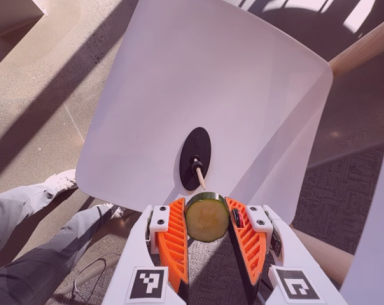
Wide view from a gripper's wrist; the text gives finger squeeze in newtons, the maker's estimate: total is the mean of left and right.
{"total": 9.0, "left": 9.2, "right": 8.9}